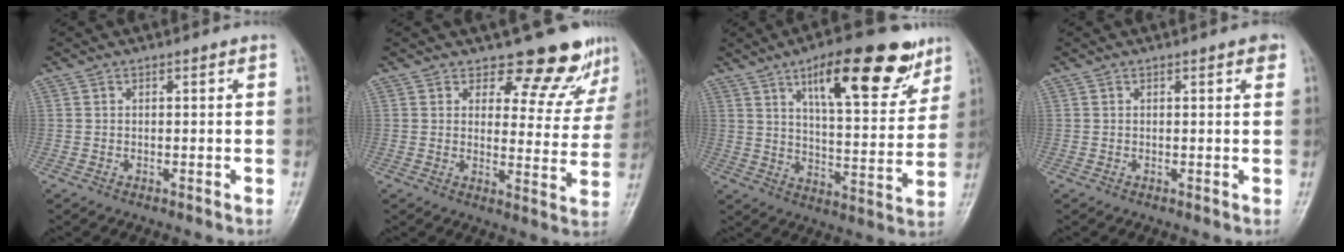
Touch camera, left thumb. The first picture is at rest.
{"total": 10.7, "force": [9.4, 4.3, 2.7], "torque": [0.009, -0.079, 0.105]}
{"total": 19.9, "force": [11.5, 6.9, 14.7], "torque": [-0.173, -0.046, 0.176]}
{"total": 1.6, "force": [0.9, 0.5, 1.3], "torque": [-0.015, -0.001, 0.008]}